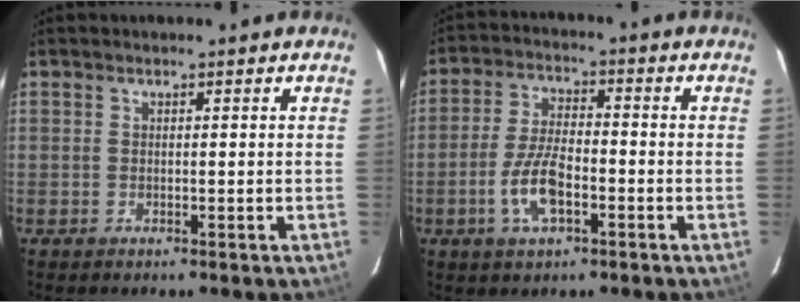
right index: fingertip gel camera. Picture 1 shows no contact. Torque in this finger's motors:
{"motor_torque": [1.30, -0.58, 0.64, 0.10]}